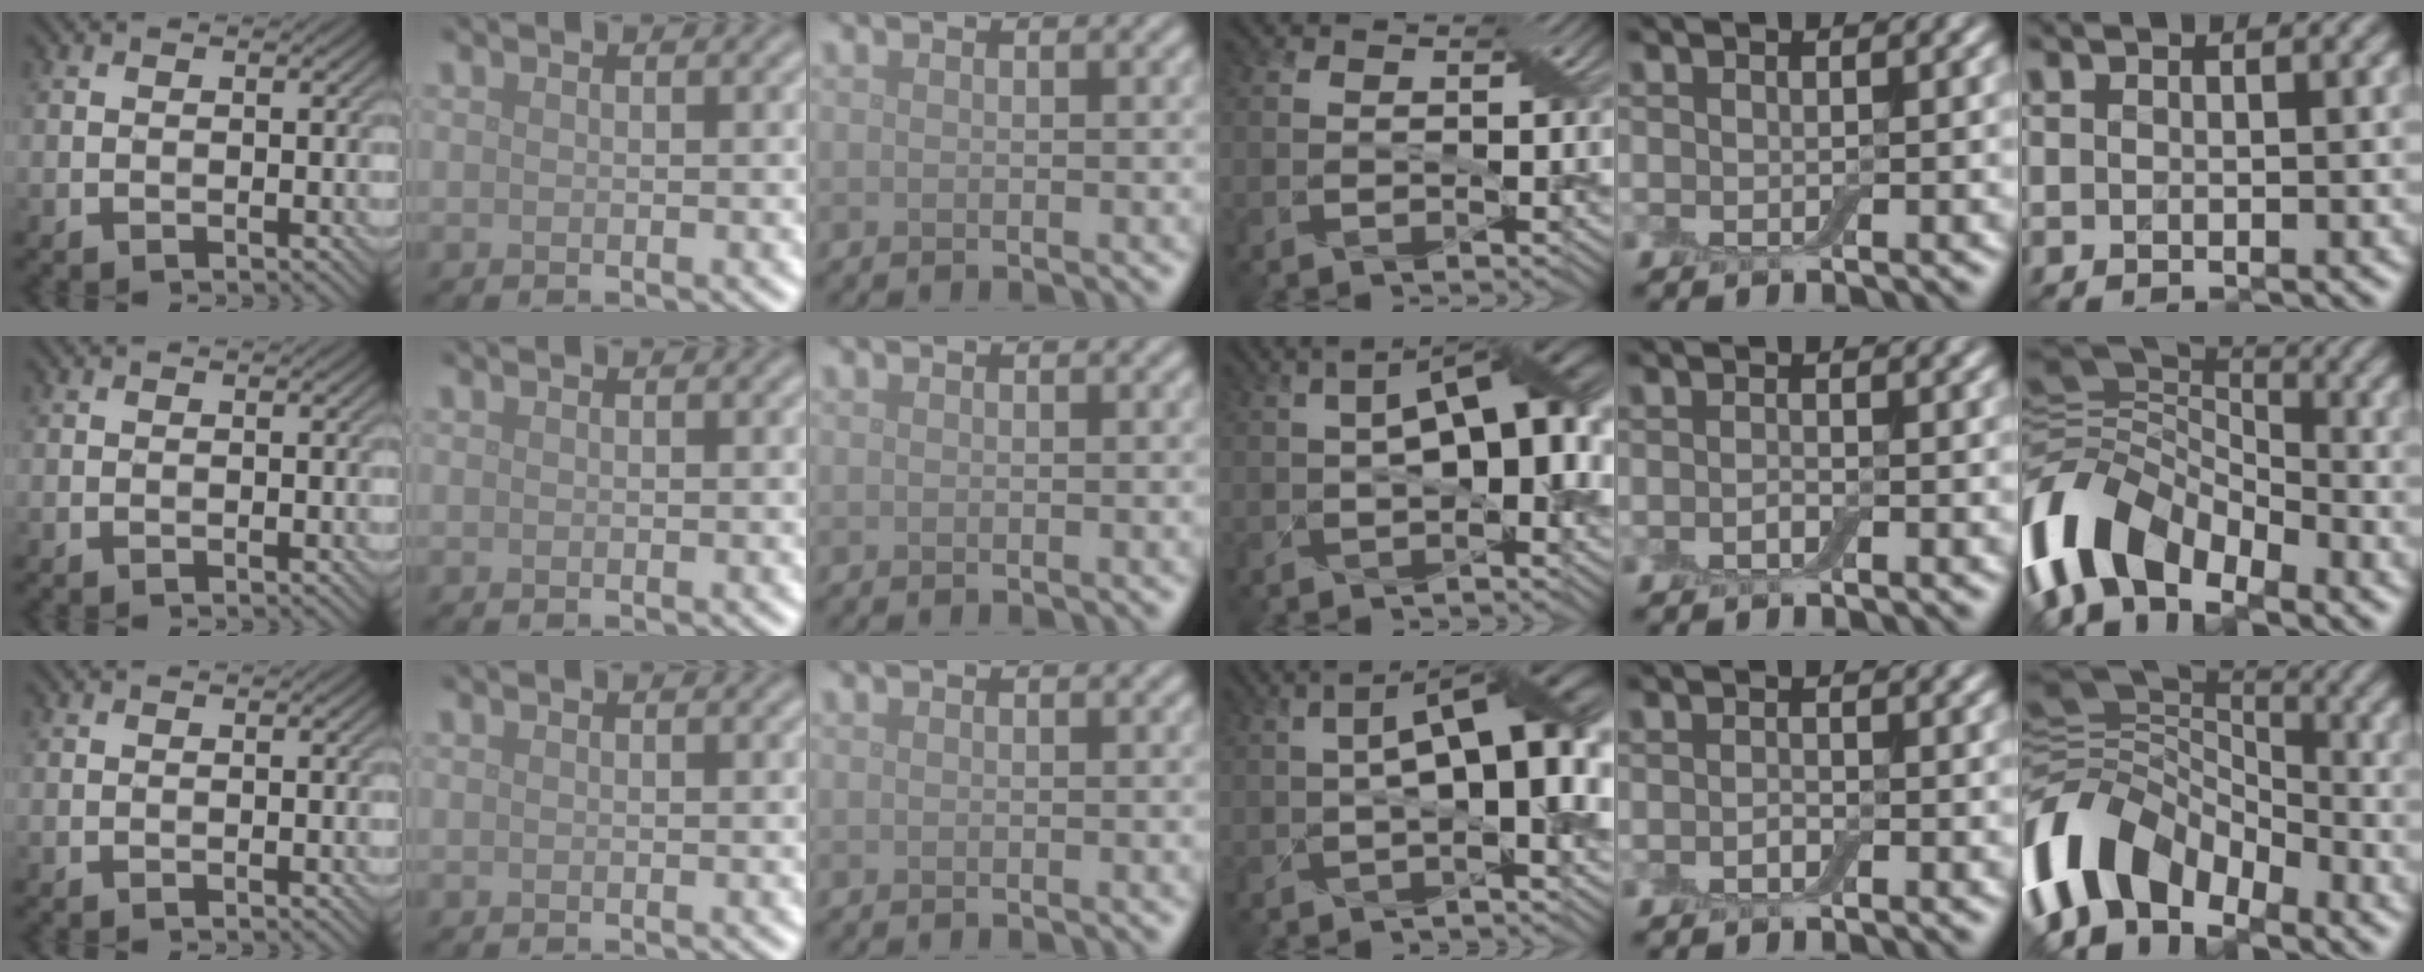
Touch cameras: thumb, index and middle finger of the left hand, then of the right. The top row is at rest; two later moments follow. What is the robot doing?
{"motion": "pour", "object": "bowl"}